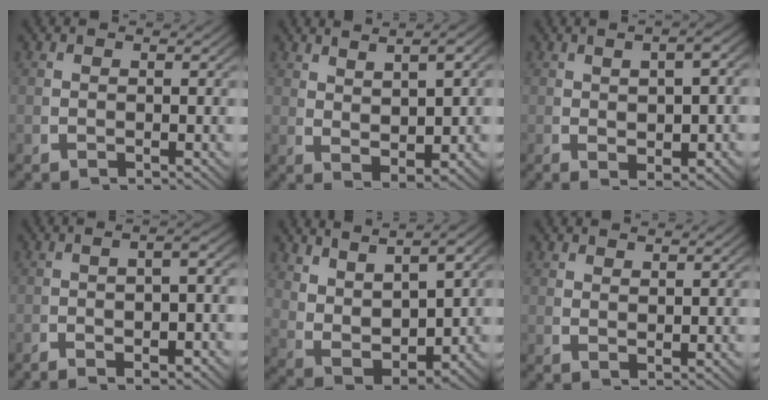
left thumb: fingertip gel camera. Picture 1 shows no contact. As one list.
[{"total": 5.3, "force": [2.5, 2.1, 4.2], "torque": [-0.062, 0.001, 0.052]}, {"total": 4.7, "force": [0.7, 2.2, 4.2], "torque": [-0.046, 0.007, 0.014]}, {"total": 3.8, "force": [-1.2, 0.9, 3.5], "torque": [-0.059, 0.004, -0.022]}, {"total": 8.9, "force": [1.9, 6.0, 6.3], "torque": [-0.140, -0.028, 0.050]}, {"total": 1.4, "force": [1.4, 0.0, 0.4], "torque": [-0.005, -0.004, 0.035]}]